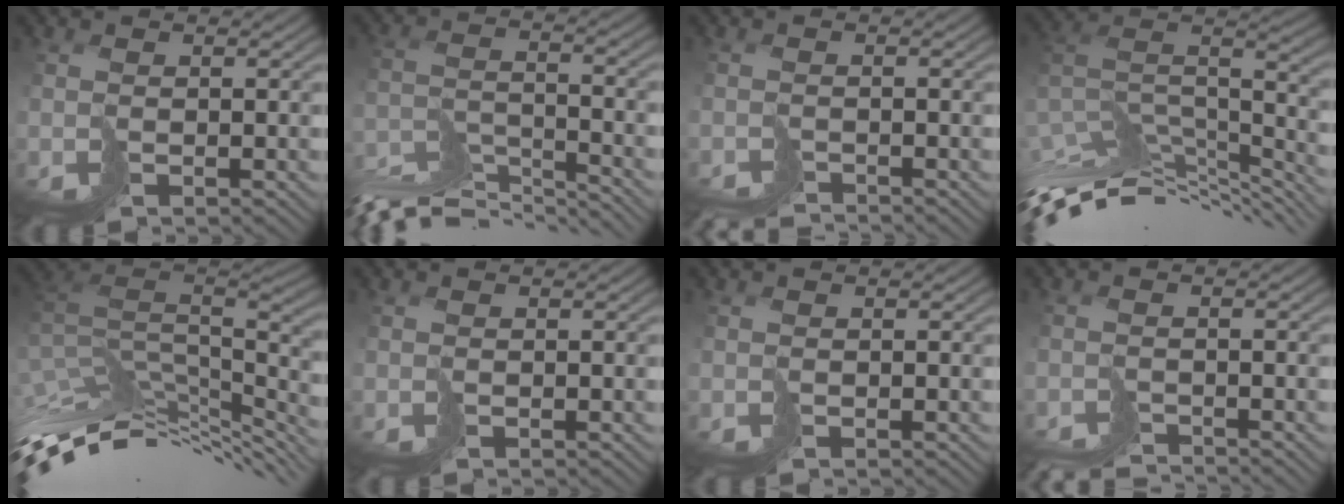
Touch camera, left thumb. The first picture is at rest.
{"total": 9.6, "force": [-8.6, 2.2, 3.6], "torque": [-0.082, -0.011, -0.158]}
{"total": 2.5, "force": [-2.4, 0.0, 0.3], "torque": [0.001, 0.000, -0.054]}
{"total": 12.5, "force": [-7.5, 5.5, 8.3], "torque": [-0.197, 0.002, -0.126]}
{"total": 12.7, "force": [-4.8, 5.9, 10.2], "torque": [-0.232, 0.005, -0.078]}
{"total": 0.0}
{"total": 0.0}
{"total": 3.4, "force": [-3.3, 0.1, 0.5], "torque": [-0.004, -0.001, -0.068]}